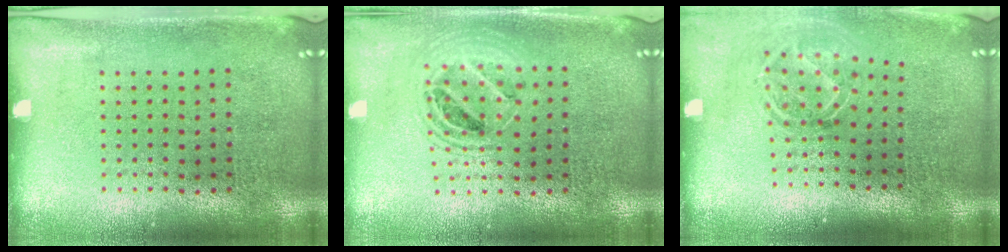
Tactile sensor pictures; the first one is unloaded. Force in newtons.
{"total": 1.5, "press": 1.3, "slide": 0.8}
{"total": 1.7, "press": 1.1, "slide": 1.3}